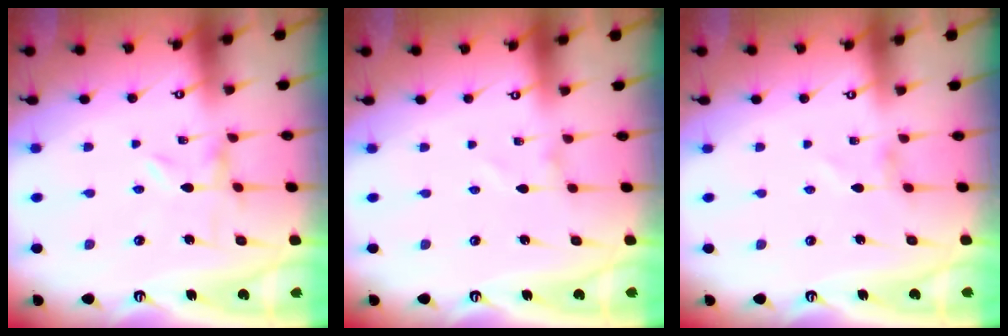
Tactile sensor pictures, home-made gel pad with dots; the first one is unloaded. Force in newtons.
{"total": 1.0, "press": 1.0, "slide": 0.0}
{"total": 0.0}